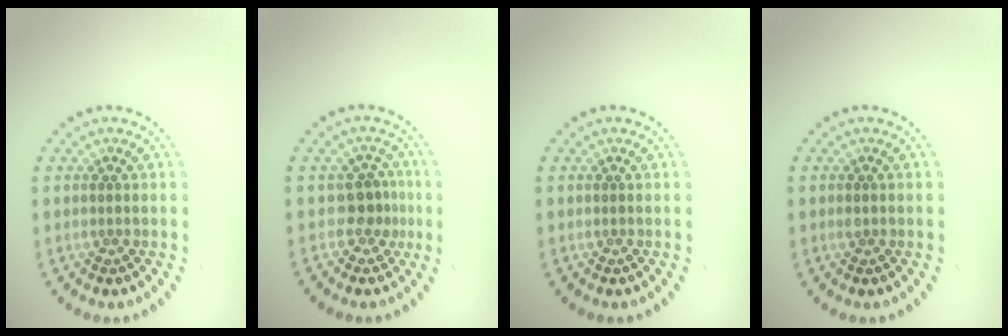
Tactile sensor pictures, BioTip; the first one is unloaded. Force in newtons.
{"total": 2.3, "press": 1.6, "slide": 1.6}
{"total": 0.0}
{"total": 0.5, "press": 0.5, "slide": 0.1}